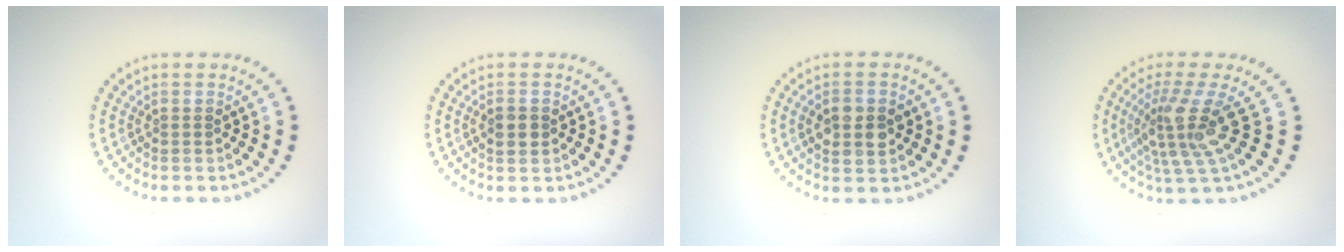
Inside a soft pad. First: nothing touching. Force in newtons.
{"total": 1.6, "press": 1.6, "slide": 0.2}
{"total": 3.7, "press": 3.7, "slide": 0.1}
{"total": 4.6, "press": 3.2, "slide": 3.3}